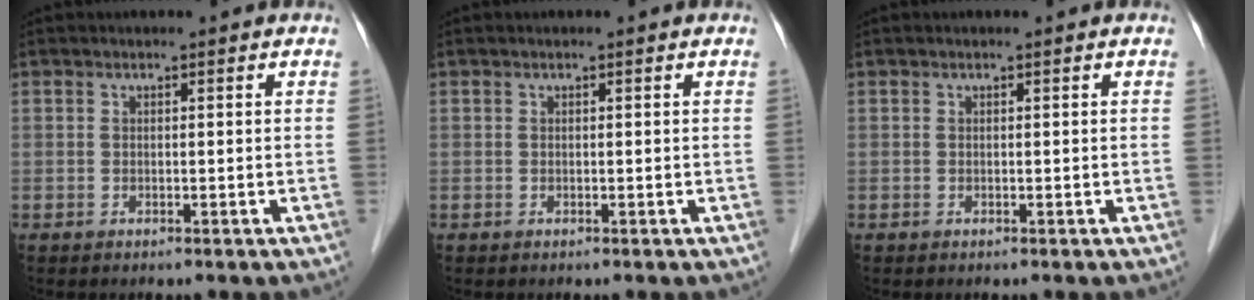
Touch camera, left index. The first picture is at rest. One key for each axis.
{"total": 0.0}
{"total": 0.0}